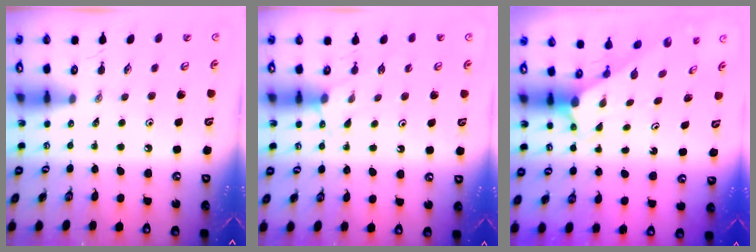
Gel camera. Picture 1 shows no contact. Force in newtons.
{"total": 6.0, "press": 5.9, "slide": 0.7}
{"total": 2.7, "press": 2.7, "slide": 0.2}